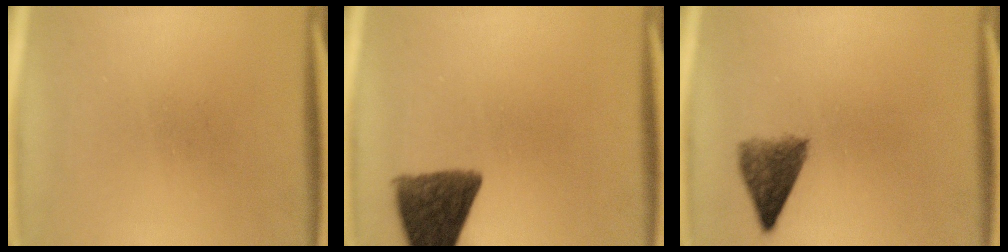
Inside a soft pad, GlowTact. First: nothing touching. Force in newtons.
{"total": 10.8}
{"total": 5.2}